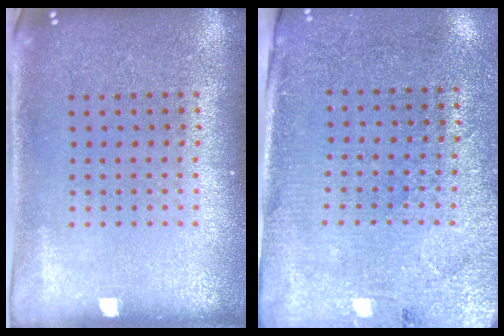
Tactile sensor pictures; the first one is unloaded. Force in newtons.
{"total": 2.7, "press": 2.5, "slide": 1.1}